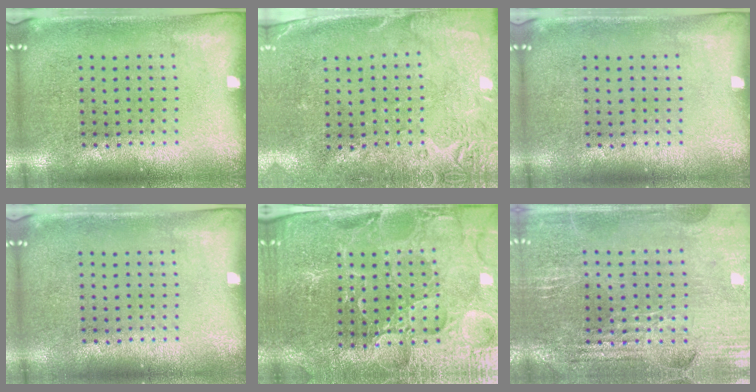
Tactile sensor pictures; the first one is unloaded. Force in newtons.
{"total": 2.8, "press": 2.2, "slide": 1.7}
{"total": 0.0}
{"total": 0.0}
{"total": 3.9, "press": 3.9, "slide": 0.7}
{"total": 2.9, "press": 2.8, "slide": 0.5}